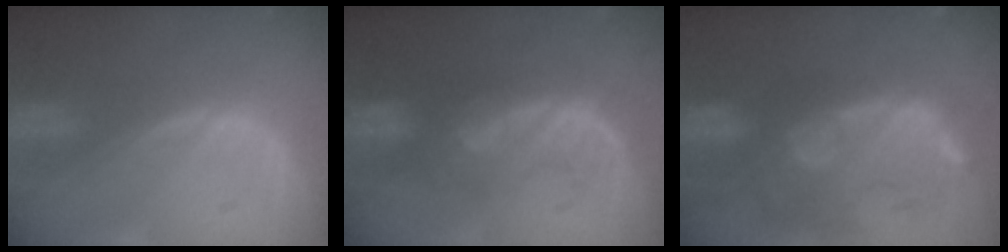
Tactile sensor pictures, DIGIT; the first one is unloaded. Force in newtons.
{"total": 7.7, "press": 7.4, "slide": 2.2}
{"total": 12.9, "press": 11.3, "slide": 6.2}